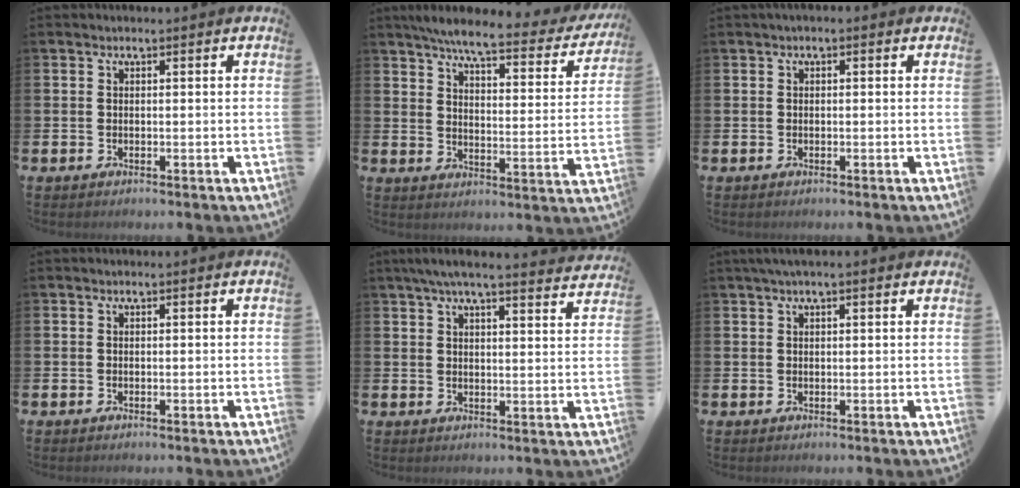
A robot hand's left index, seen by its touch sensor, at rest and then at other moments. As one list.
[{"total": 6.4, "force": [5.5, 0.8, 3.1], "torque": [-0.066, -0.039, 0.084]}, {"total": 0.6, "force": [-0.1, 0.4, 0.4], "torque": [-0.006, 0.007, -0.005]}, {"total": 0.0}, {"total": 5.7, "force": [5.3, 0.2, 2.1], "torque": [-0.053, -0.017, 0.094]}, {"total": 1.8, "force": [1.3, 0.1, 1.2], "torque": [-0.022, 0.005, 0.023]}]